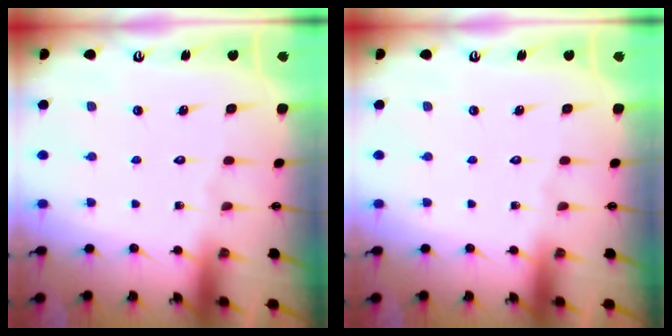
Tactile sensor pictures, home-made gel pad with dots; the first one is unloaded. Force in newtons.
{"total": 0.0}